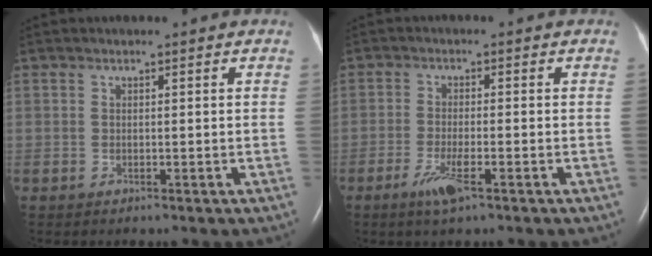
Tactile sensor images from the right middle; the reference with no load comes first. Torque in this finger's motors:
{"motor_torque": [0.10, 0.02, 0.09, 0.02]}